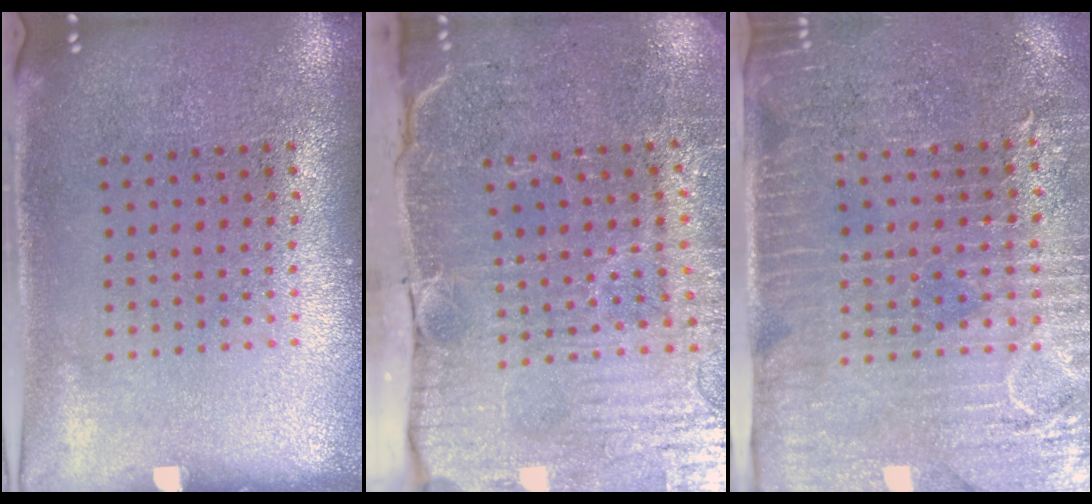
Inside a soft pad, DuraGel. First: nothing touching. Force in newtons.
{"total": 4.8, "press": 4.3, "slide": 2.1}
{"total": 3.6, "press": 3.3, "slide": 1.6}